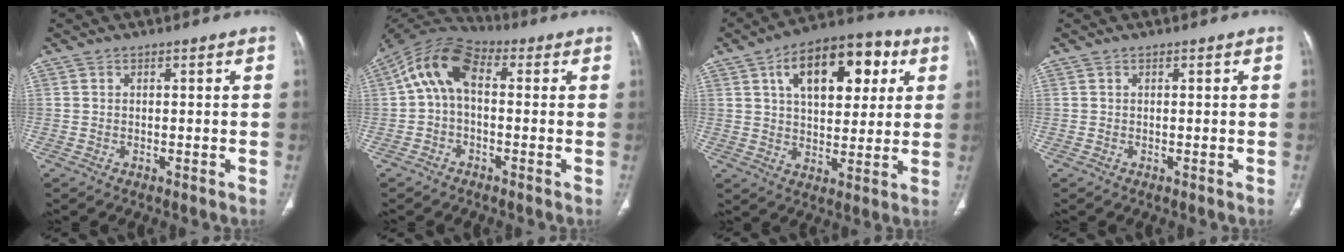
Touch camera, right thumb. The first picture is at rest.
{"total": 10.6, "force": [1.1, 6.2, 8.5], "torque": [-0.150, 0.036, 0.004]}
{"total": 18.1, "force": [6.5, 9.9, 13.7], "torque": [-0.158, 0.007, 0.094]}
{"total": 0.0}